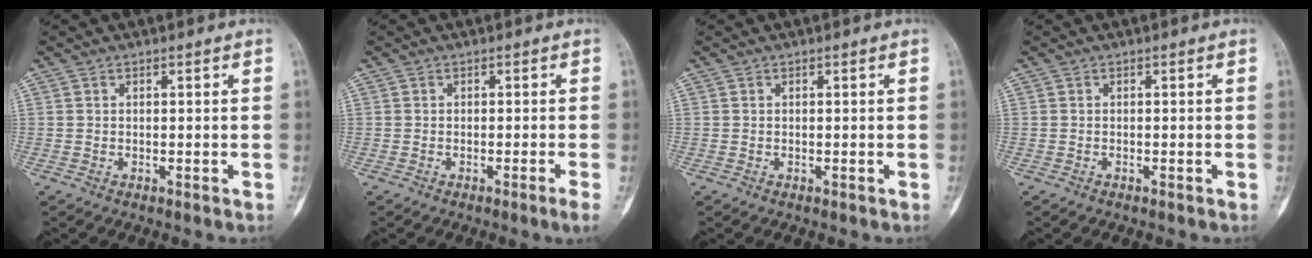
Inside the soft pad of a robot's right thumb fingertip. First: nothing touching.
{"total": 1.9, "force": [-1.0, -0.6, 1.5], "torque": [-0.032, -0.002, -0.016]}
{"total": 0.0}
{"total": 0.0}